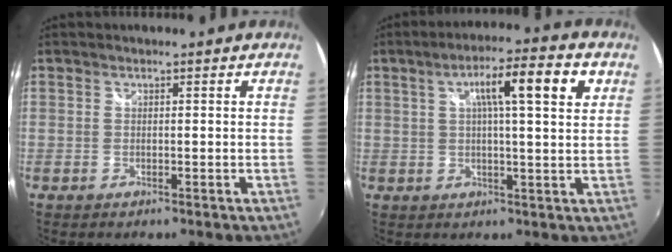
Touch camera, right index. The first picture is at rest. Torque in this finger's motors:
{"motor_torque": [0.41, 0.24, 0.58, 0.11]}